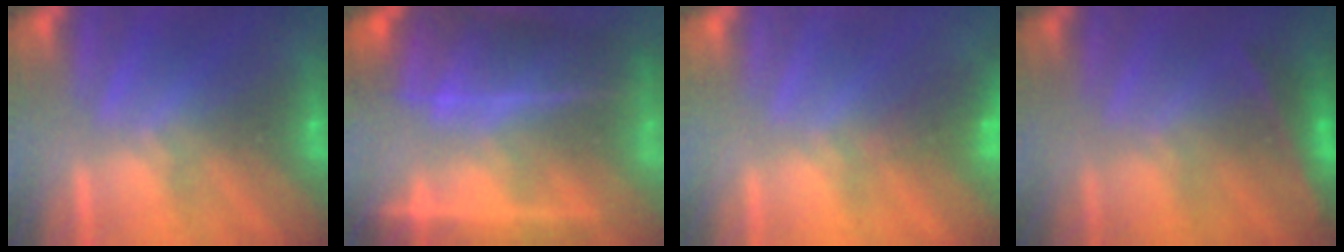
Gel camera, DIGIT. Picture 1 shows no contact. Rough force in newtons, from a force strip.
{"total": 6.7}
{"total": 3.9}
{"total": 2.4}